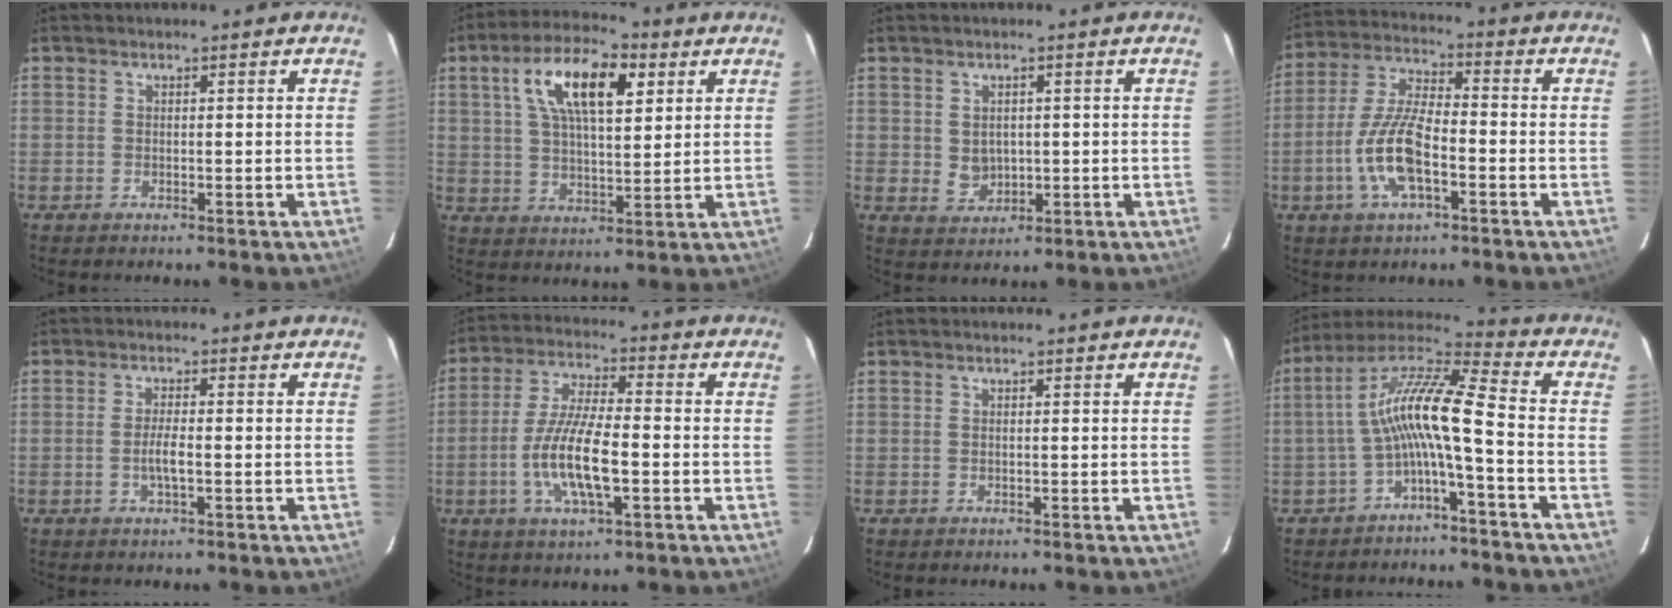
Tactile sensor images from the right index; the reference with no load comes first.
{"total": 13.7, "force": [5.5, 5.6, 11.2], "torque": [-0.200, 0.030, 0.095]}
{"total": 3.7, "force": [0.1, 3.4, 1.5], "torque": [-0.028, 0.004, 0.010]}
{"total": 11.8, "force": [-4.1, 4.1, 10.2], "torque": [-0.219, 0.001, -0.081]}
{"total": 3.1, "force": [-0.8, 0.5, 2.9], "torque": [-0.056, -0.002, -0.016]}
{"total": 12.0, "force": [-3.2, 3.1, 11.1], "torque": [-0.225, -0.004, -0.061]}
{"total": 0.0}
{"total": 11.7, "force": [-2.8, 1.1, 11.4], "torque": [-0.231, 0.022, -0.059]}